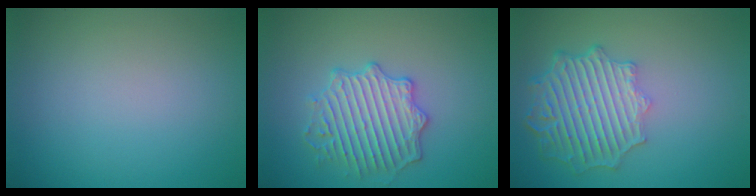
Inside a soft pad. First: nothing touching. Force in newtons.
{"total": 4.0, "press": 4.0, "slide": 0.2}
{"total": 6.9, "press": 5.5, "slide": 4.2}